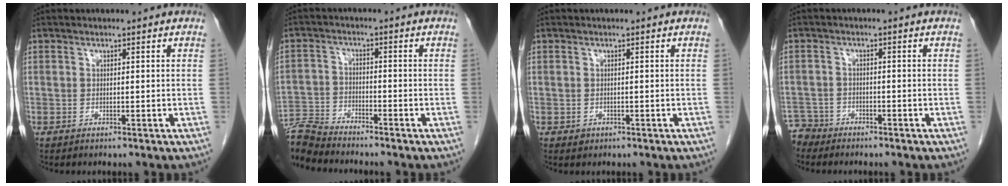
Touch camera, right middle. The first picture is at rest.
{"total": 7.3, "force": [-7.3, -0.1, 0.8], "torque": [-0.022, -0.004, -0.141]}
{"total": 0.7, "force": [-0.3, 0.6, 0.2], "torque": [-0.002, 0.002, -0.002]}
{"total": 3.6, "force": [-3.2, 1.3, -0.8], "torque": [0.015, -0.002, -0.065]}